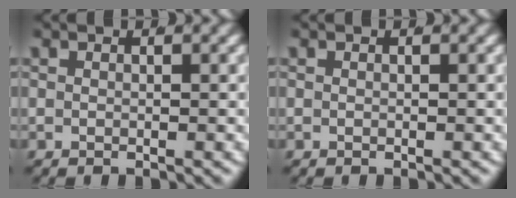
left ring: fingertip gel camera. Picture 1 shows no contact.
{"total": 0.0}